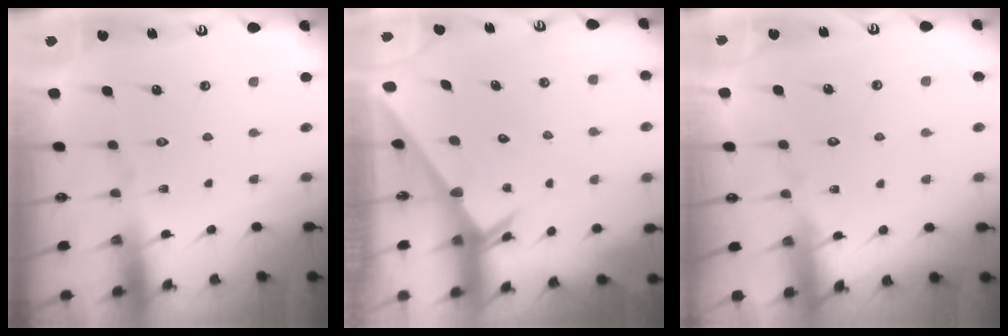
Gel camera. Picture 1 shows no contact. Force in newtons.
{"total": 2.3, "press": 2.3, "slide": 0.1}
{"total": 5.2, "press": 5.2, "slide": 0.6}